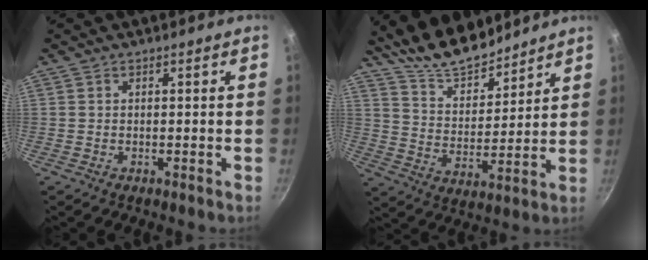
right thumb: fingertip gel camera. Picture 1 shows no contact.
{"total": 13.0, "force": [11.5, 4.2, 4.4], "torque": [-0.049, -0.083, 0.205]}